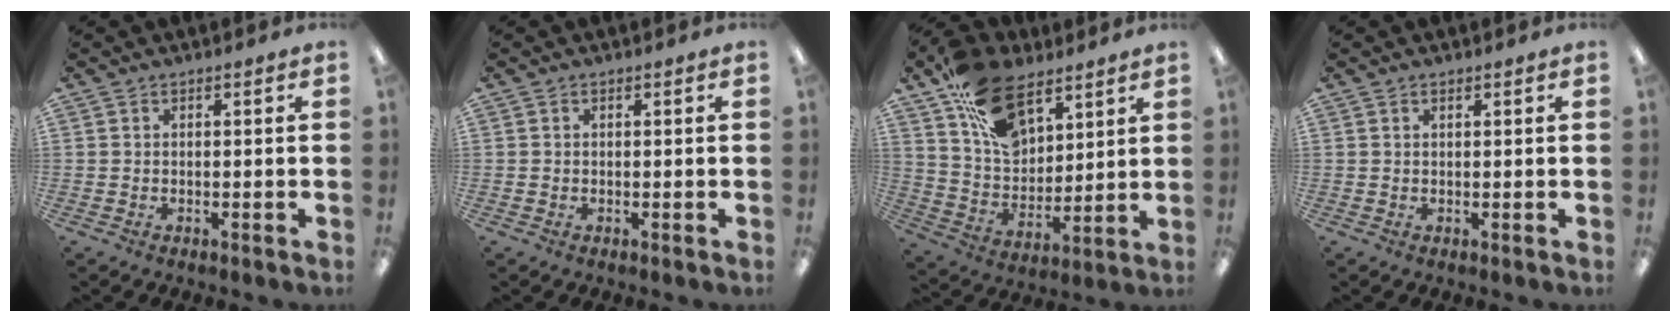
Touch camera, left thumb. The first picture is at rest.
{"total": 0.0}
{"total": 17.9, "force": [10.9, 10.4, 9.7], "torque": [-0.171, -0.045, 0.204]}
{"total": 0.6, "force": [0.5, 0.2, 0.2], "torque": [-0.006, 0.001, 0.009]}